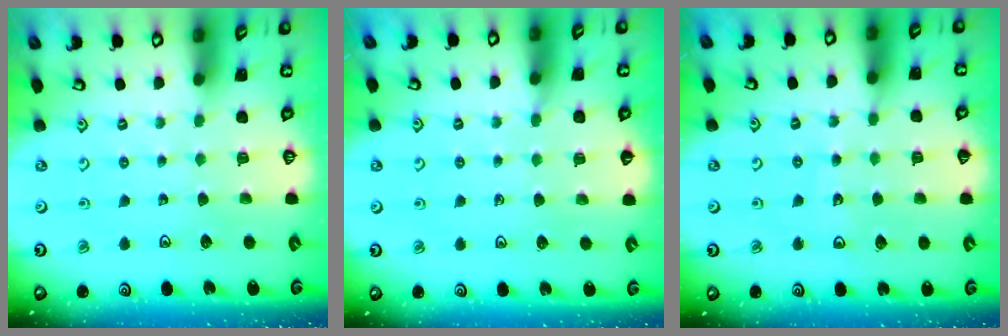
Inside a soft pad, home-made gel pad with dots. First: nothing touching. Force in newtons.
{"total": 3.6, "press": 3.6, "slide": 0.4}
{"total": 7.0, "press": 6.4, "slide": 2.9}